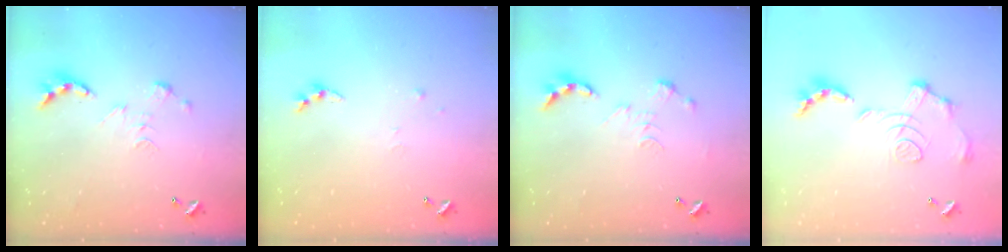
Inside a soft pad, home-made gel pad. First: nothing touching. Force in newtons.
{"total": 4.9, "press": 4.9, "slide": 0.4}
{"total": 0.0}
{"total": 1.5, "press": 0.8, "slide": 1.3}